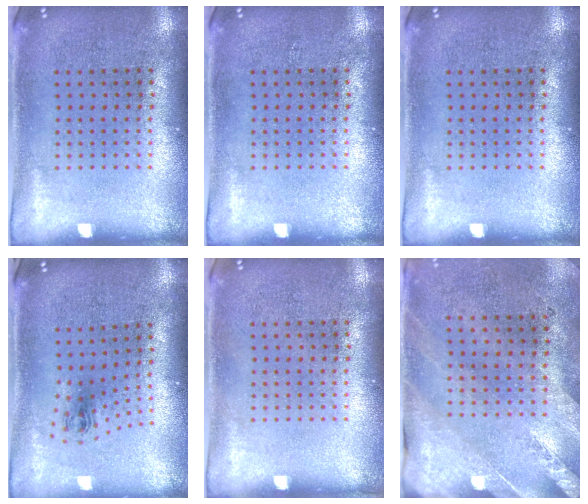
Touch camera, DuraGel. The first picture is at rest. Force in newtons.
{"total": 0.0}
{"total": 0.0}
{"total": 0.8, "press": 0.4, "slide": 0.8}
{"total": 0.0}
{"total": 2.4, "press": 2.1, "slide": 1.3}